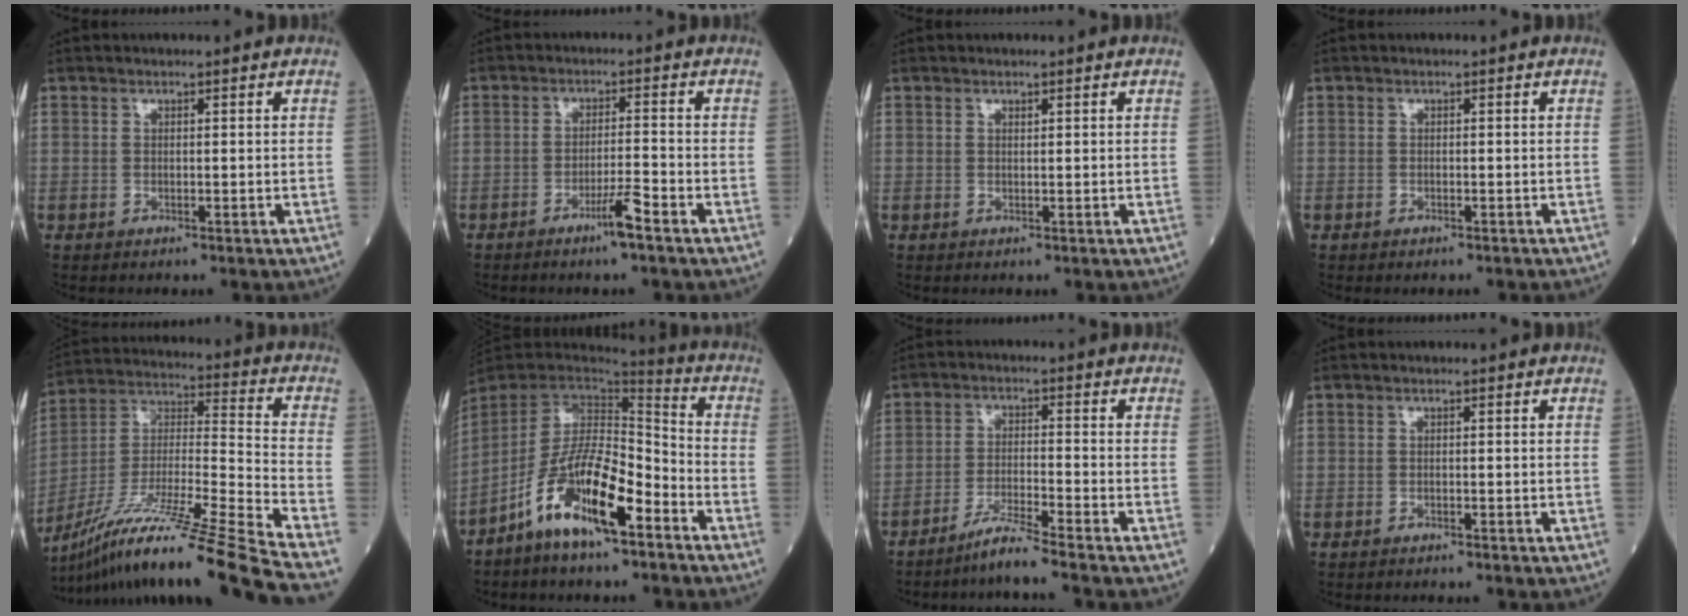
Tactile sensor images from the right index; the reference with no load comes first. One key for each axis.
{"total": 4.1, "fx": -2.7, "fy": -0.4, "fz": 3.1, "tx": -0.057, "ty": -0.006, "tz": -0.050}
{"total": 0.0}
{"total": 0.8, "fx": -0.6, "fy": 0.5, "fz": 0.0, "tx": -0.003, "ty": 0.004, "tz": -0.012}
{"total": 27.3, "fx": -21.8, "fy": -2.1, "fz": 16.3, "tx": -0.253, "ty": -0.039, "tz": -0.380}
{"total": 13.7, "fx": -7.6, "fy": 3.2, "fz": 10.9, "tx": -0.209, "ty": -0.003, "tz": -0.140}
{"total": 5.0, "fx": -4.3, "fy": -1.4, "fz": 2.0, "tx": -0.041, "ty": -0.022, "tz": -0.087}
{"total": 0.6, "fx": -0.6, "fy": 0.0, "fz": 0.0, "tx": -0.004, "ty": 0.000, "tz": -0.013}